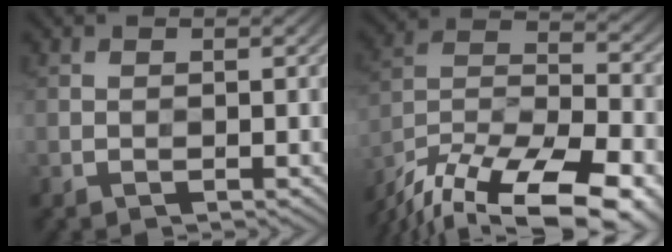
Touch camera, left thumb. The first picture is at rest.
{"total": 20.4, "force": [-16.3, 6.8, 10.0], "torque": [-0.190, -0.037, -0.243]}